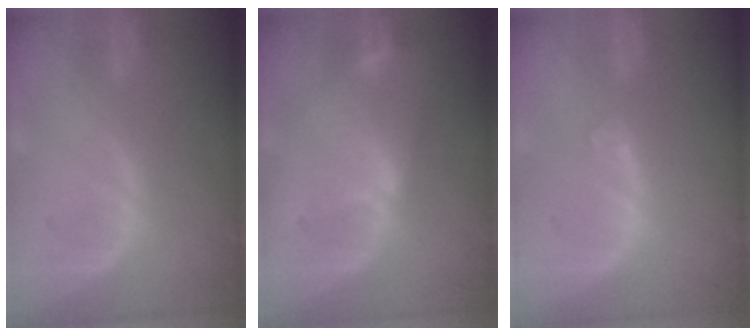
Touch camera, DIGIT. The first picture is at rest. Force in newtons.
{"total": 5.0, "press": 4.9, "slide": 0.4}
{"total": 1.5, "press": 1.2, "slide": 0.9}